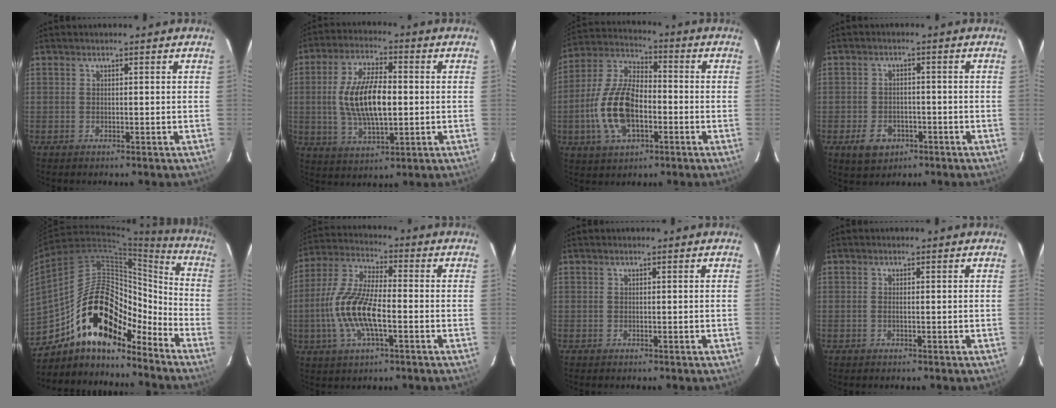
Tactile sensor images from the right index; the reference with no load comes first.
{"total": 13.4, "force": [-0.1, 5.3, 12.3], "torque": [-0.243, 0.001, 0.001]}
{"total": 15.1, "force": [-3.8, 7.8, 12.4], "torque": [-0.262, 0.009, -0.070]}
{"total": 6.0, "force": [-3.2, 4.0, 3.1], "torque": [-0.077, 0.003, -0.043]}
{"total": 19.5, "force": [-13.4, 8.7, 11.1], "torque": [-0.187, 0.020, -0.228]}
{"total": 13.8, "force": [-3.2, 4.7, 12.6], "torque": [-0.269, 0.000, -0.067]}
{"total": 0.0}
{"total": 0.7, "force": [-0.1, 0.2, 0.7], "torque": [-0.015, 0.001, -0.004]}